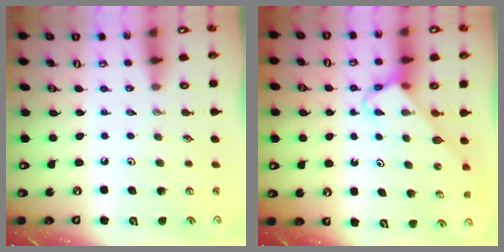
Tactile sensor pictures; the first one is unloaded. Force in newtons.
{"total": 3.8, "press": 3.8, "slide": 0.1}